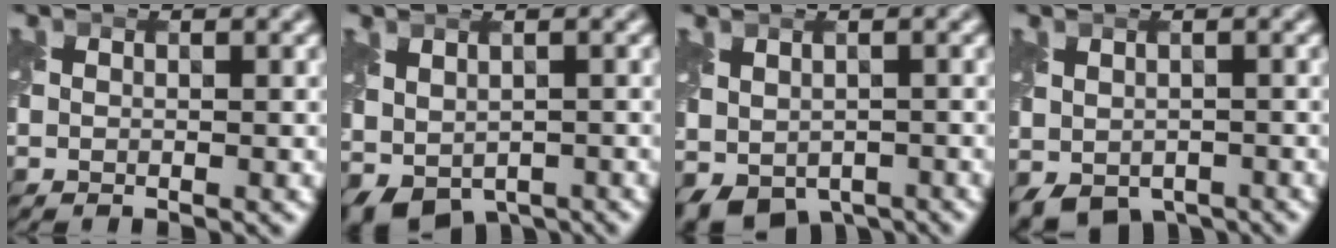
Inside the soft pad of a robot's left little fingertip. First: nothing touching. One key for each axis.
{"total": 4.9, "fx": -2.0, "fy": 3.0, "fz": 3.4, "tx": -0.067, "ty": -0.018, "tz": -0.025}
{"total": 5.5, "fx": -2.7, "fy": 3.4, "fz": 3.3, "tx": -0.064, "ty": -0.023, "tz": -0.035}
{"total": 4.9, "fx": -2.7, "fy": 3.0, "fz": 2.7, "tx": -0.052, "ty": -0.024, "tz": -0.035}